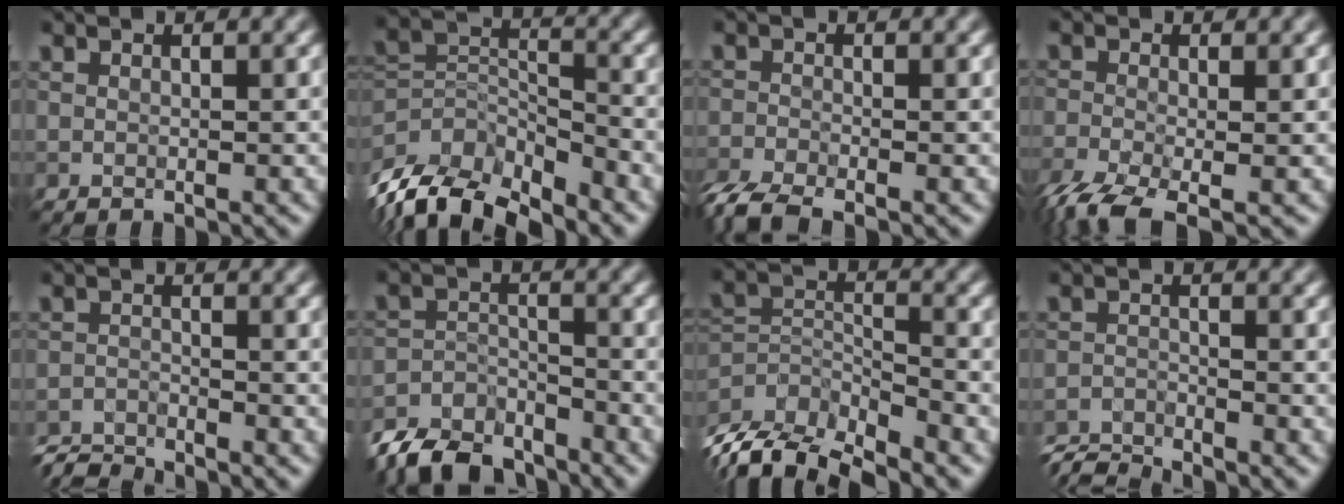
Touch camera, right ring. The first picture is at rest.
{"total": 10.0, "force": [-8.1, 3.9, 4.3], "torque": [-0.095, -0.009, -0.134]}
{"total": 4.2, "force": [-3.8, 0.8, 1.7], "torque": [-0.035, -0.008, -0.071]}
{"total": 5.6, "force": [-4.0, 1.5, 3.6], "torque": [-0.072, -0.011, -0.072]}
{"total": 4.2, "force": [-4.2, 0.2, 0.0], "torque": [0.002, -0.006, -0.078]}
{"total": 7.3, "force": [-6.9, 2.0, 1.2], "torque": [-0.021, -0.007, -0.124]}
{"total": 7.9, "force": [-6.8, 2.2, 3.5], "torque": [-0.070, -0.012, -0.116]}
{"total": 4.8, "force": [-4.8, 0.2, 0.2], "torque": [-0.006, -0.007, -0.088]}